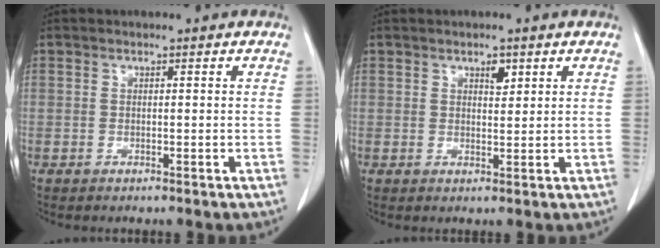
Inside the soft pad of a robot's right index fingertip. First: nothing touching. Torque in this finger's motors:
{"motor_torque": [0.01, 0.08, -0.07, 0.00]}